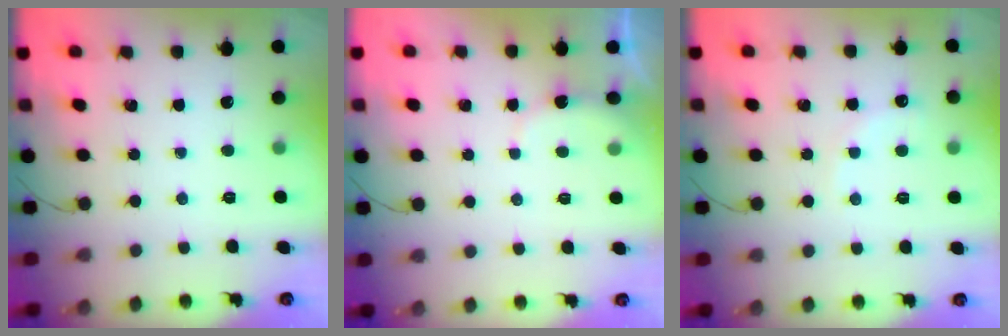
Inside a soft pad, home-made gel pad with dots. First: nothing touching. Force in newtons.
{"total": 4.8, "press": 4.7, "slide": 0.6}
{"total": 4.5, "press": 4.3, "slide": 1.4}